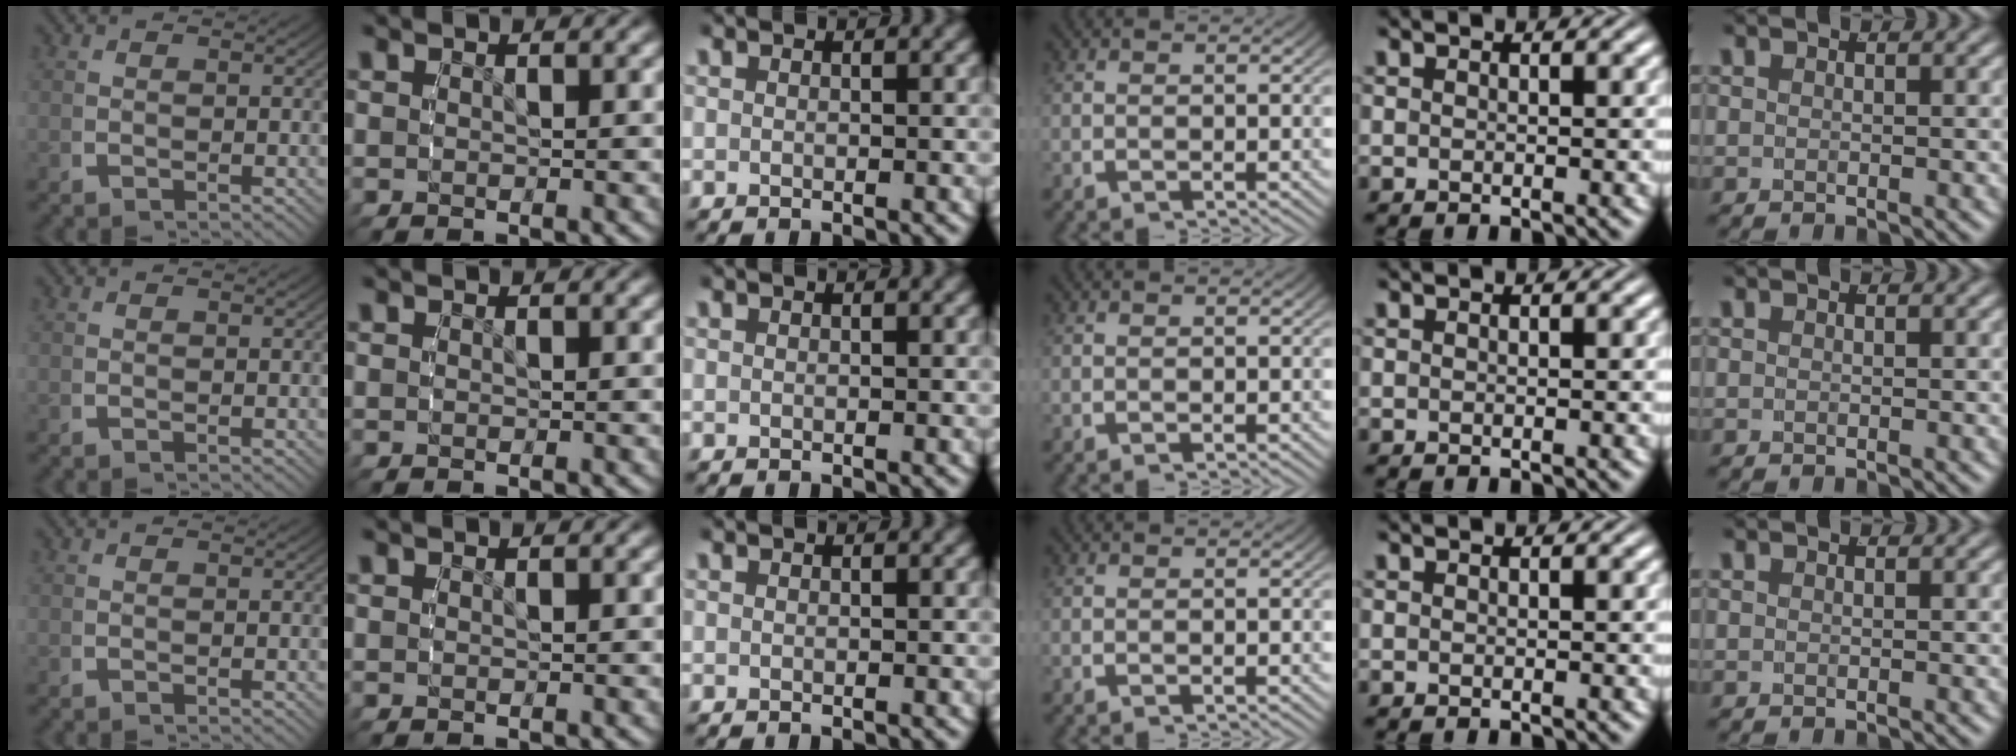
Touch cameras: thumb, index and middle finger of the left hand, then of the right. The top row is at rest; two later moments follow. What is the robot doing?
{"motion": "reach", "object": "toothpaste"}